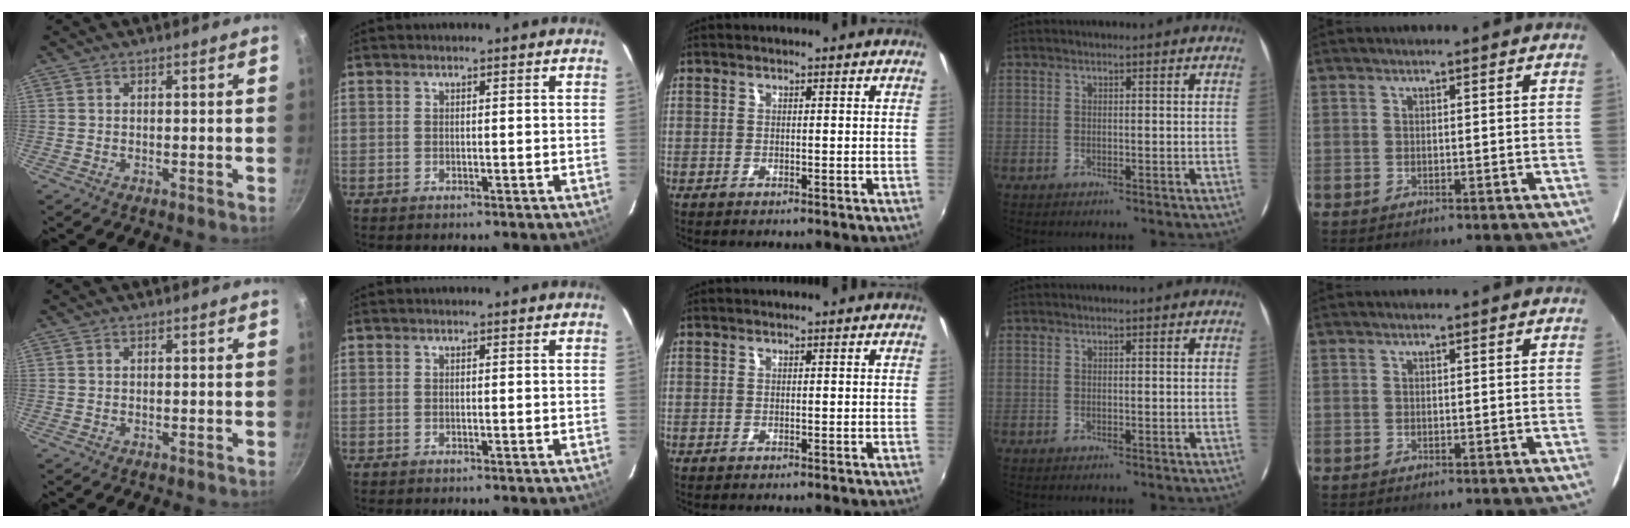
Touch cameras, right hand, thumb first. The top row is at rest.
{}